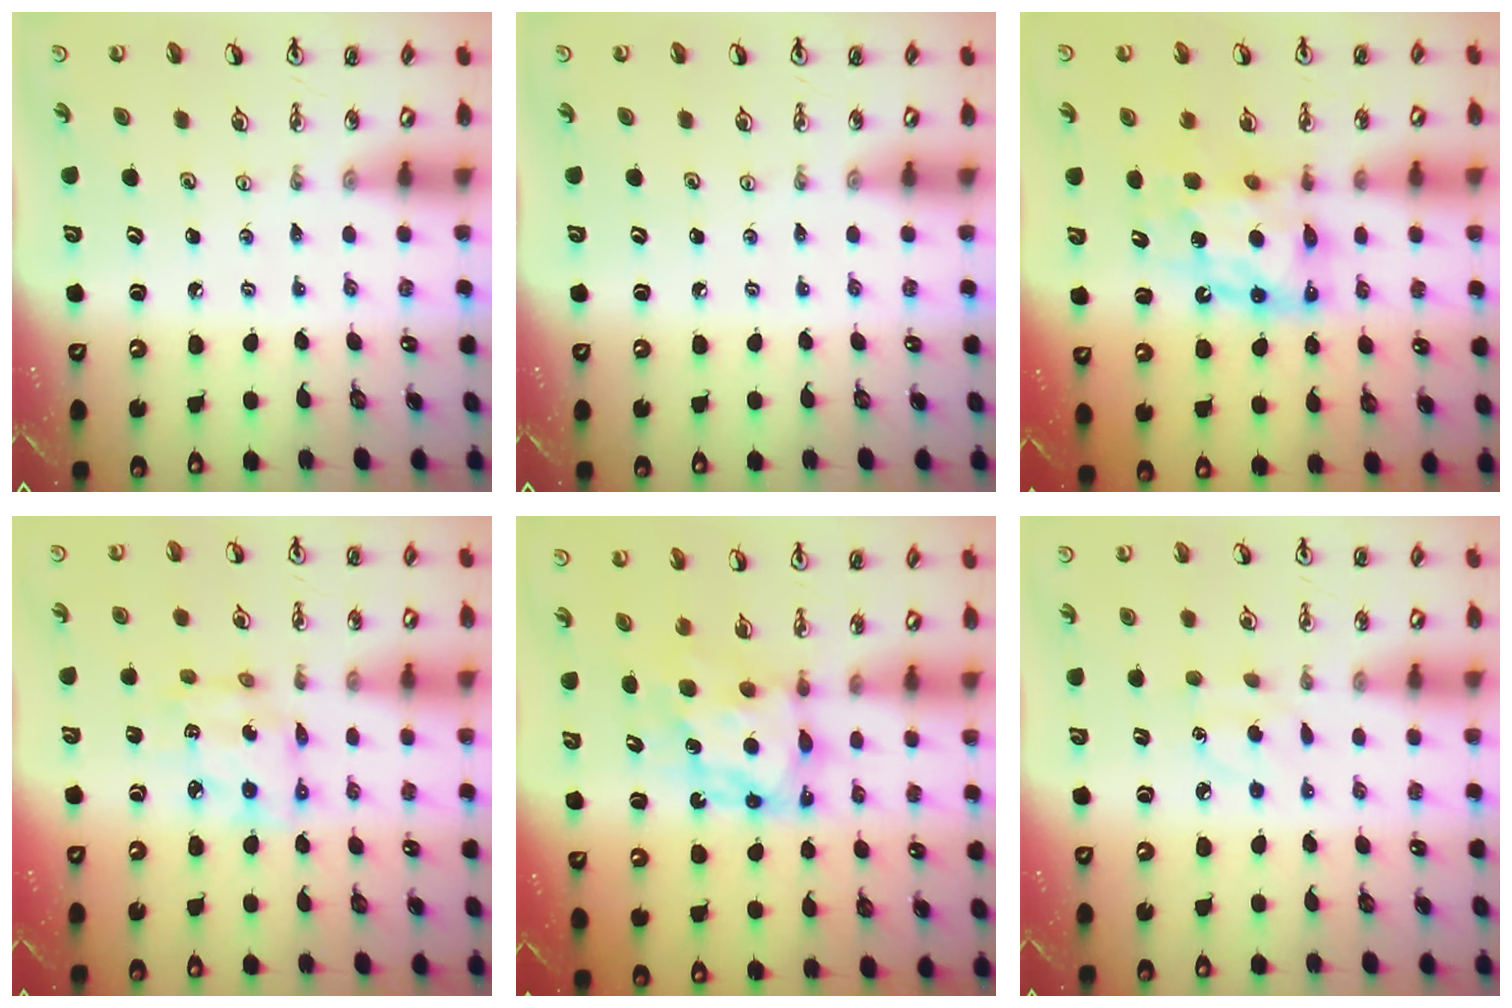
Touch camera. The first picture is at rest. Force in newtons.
{"total": 0.0}
{"total": 9.8, "press": 9.8, "slide": 0.9}
{"total": 7.9, "press": 7.9, "slide": 0.6}
{"total": 7.0, "press": 7.0, "slide": 0.8}
{"total": 4.7, "press": 4.7, "slide": 0.6}